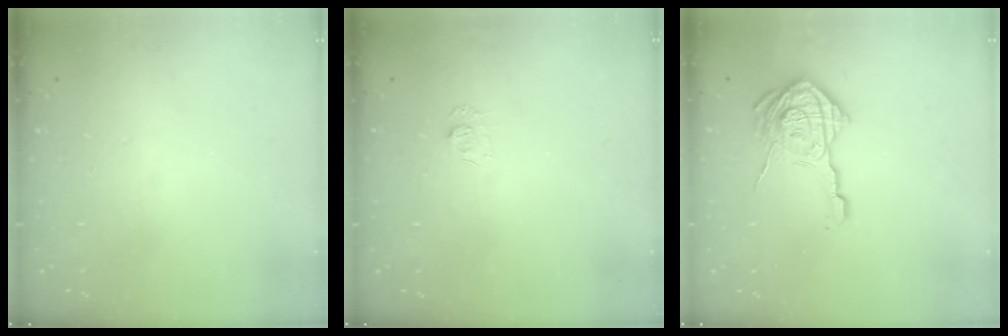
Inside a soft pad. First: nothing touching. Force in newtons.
{"total": 5.5, "press": 5.4, "slide": 0.6}
{"total": 18.4, "press": 18.3, "slide": 1.1}